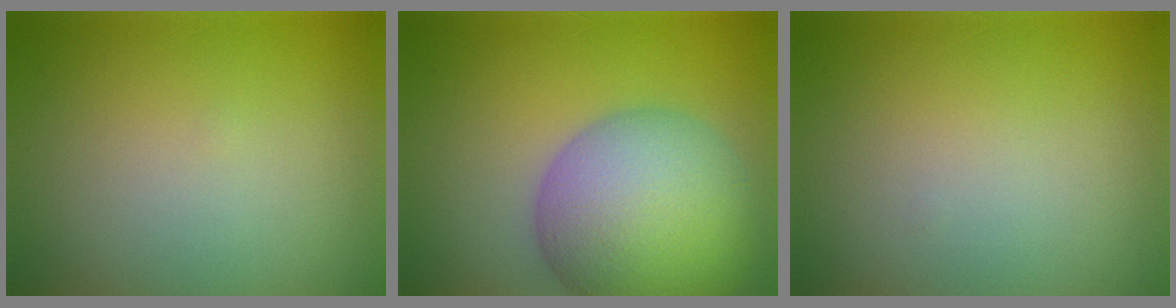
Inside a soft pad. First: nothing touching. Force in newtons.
{"total": 11.6, "press": 11.6, "slide": 0.6}
{"total": 0.0}